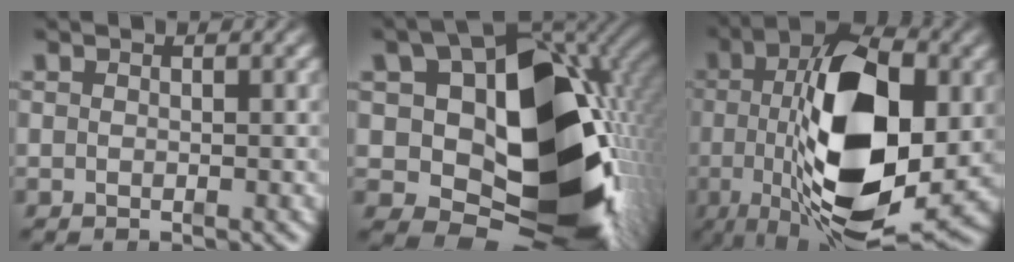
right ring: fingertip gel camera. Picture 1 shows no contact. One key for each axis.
{"total": 28.8, "fx": -2.8, "fy": 19.1, "fz": 21.4, "tx": -0.355, "ty": -0.073, "tz": -0.011}
{"total": 18.0, "fx": -0.5, "fy": 8.5, "fz": 15.8, "tx": -0.271, "ty": -0.036, "tz": 0.005}